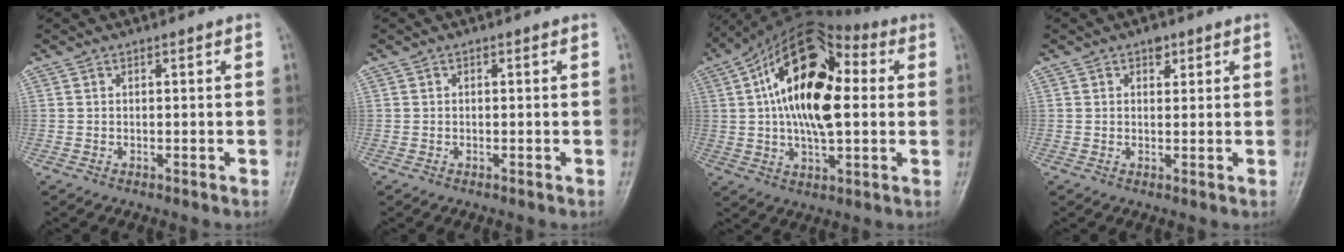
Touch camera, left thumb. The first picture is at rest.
{"total": 0.0}
{"total": 20.1, "force": [3.0, 9.9, 17.2], "torque": [-0.280, 0.022, 0.040]}
{"total": 2.1, "force": [1.2, 1.4, 1.0], "torque": [-0.001, -0.003, 0.015]}